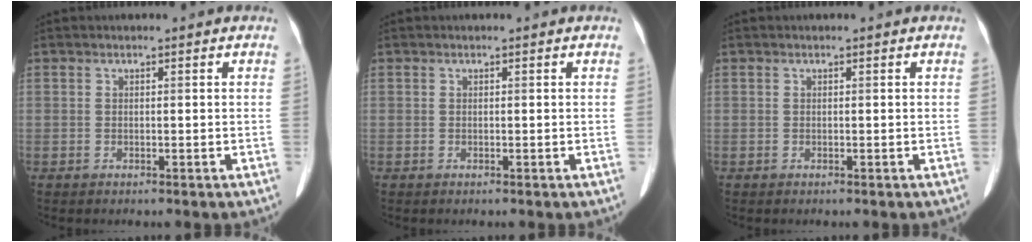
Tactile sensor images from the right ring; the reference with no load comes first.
{"total": 0.0}
{"total": 0.0}